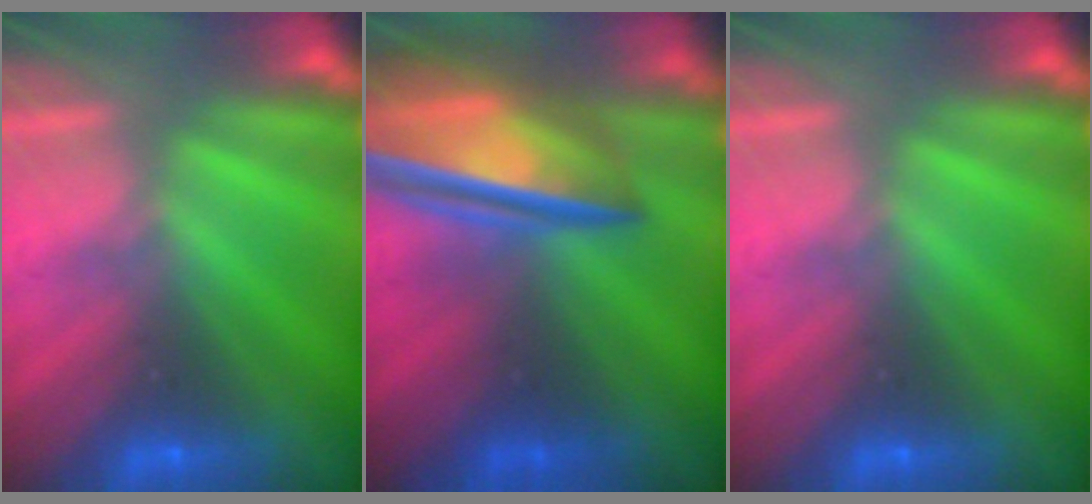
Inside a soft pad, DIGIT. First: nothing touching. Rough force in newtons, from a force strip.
{"total": 8.1}
{"total": 0.0}